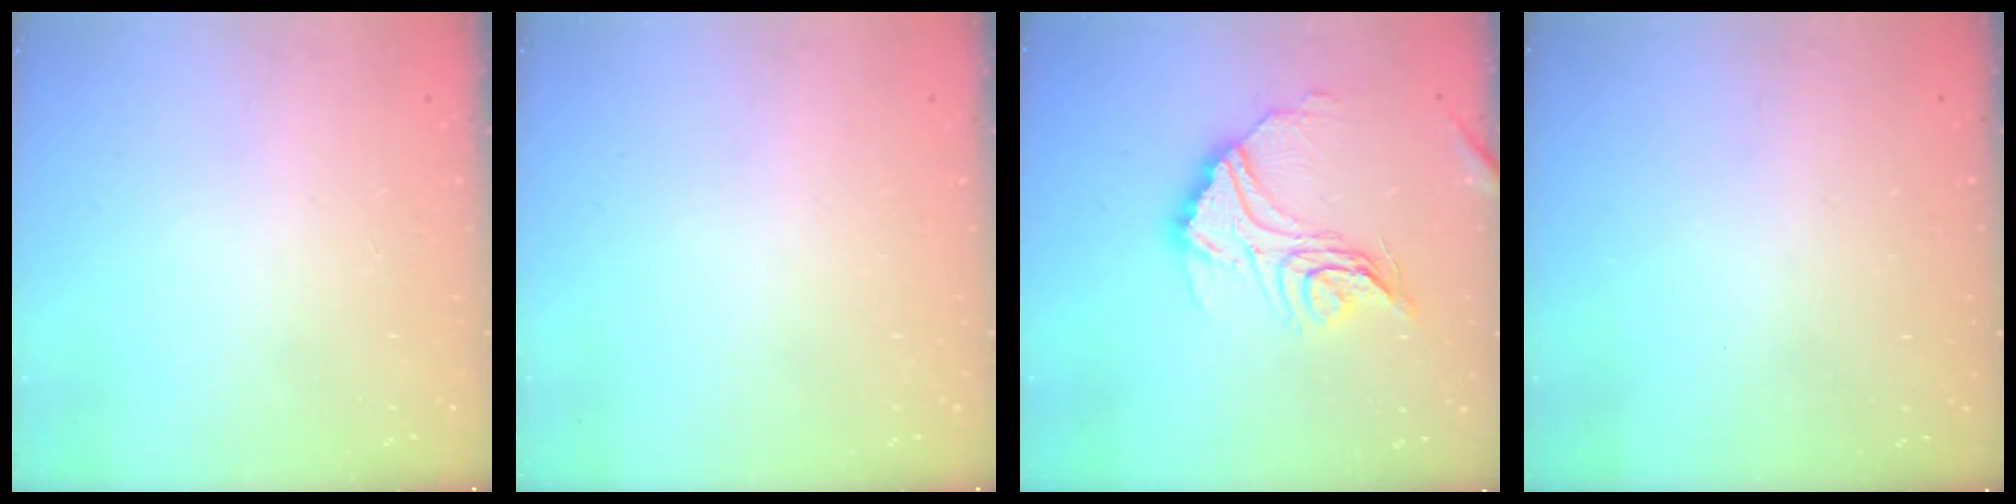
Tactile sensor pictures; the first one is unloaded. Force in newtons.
{"total": 0.0}
{"total": 16.5, "press": 16.4, "slide": 1.2}
{"total": 3.1, "press": 2.9, "slide": 1.1}